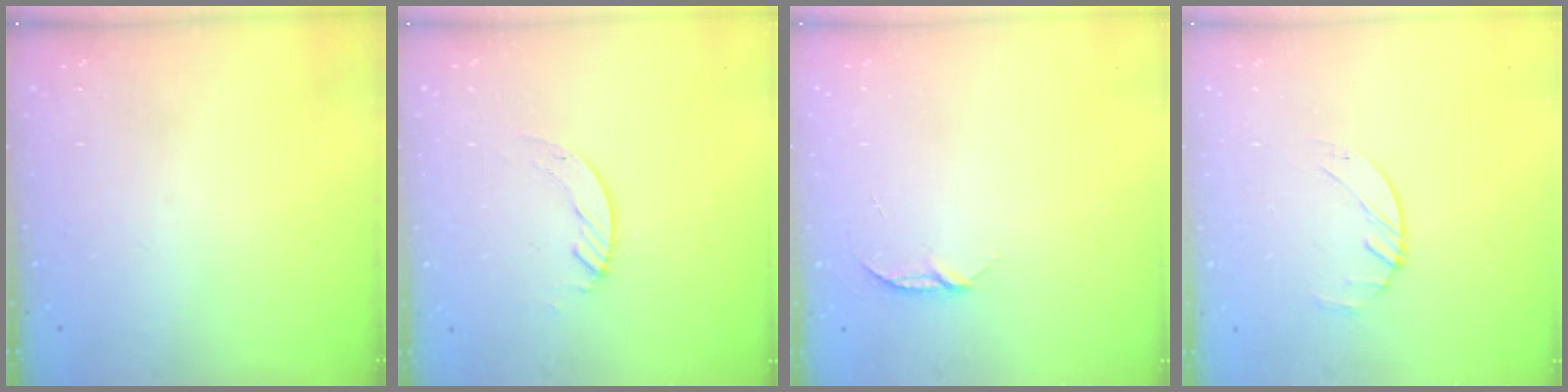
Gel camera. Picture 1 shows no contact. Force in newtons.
{"total": 2.7, "press": 2.7, "slide": 0.2}
{"total": 4.0, "press": 4.0, "slide": 0.4}
{"total": 1.9, "press": 1.9, "slide": 0.3}